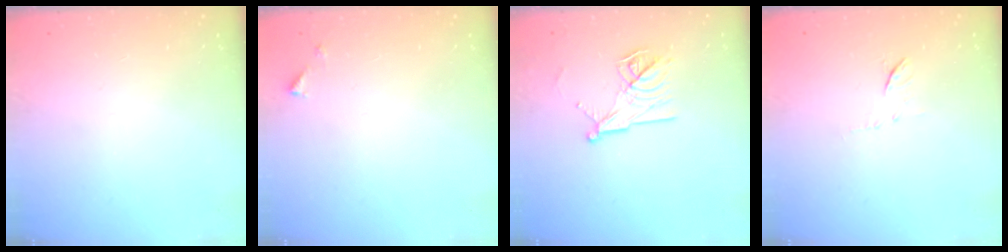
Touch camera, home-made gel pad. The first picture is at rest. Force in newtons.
{"total": 3.2, "press": 3.2, "slide": 0.3}
{"total": 12.0, "press": 12.0, "slide": 0.1}
{"total": 6.3, "press": 6.3, "slide": 0.7}